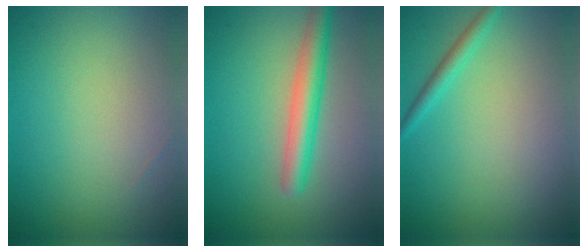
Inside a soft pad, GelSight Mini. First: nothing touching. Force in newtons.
{"total": 3.6, "press": 3.6, "slide": 0.0}
{"total": 1.4, "press": 1.4, "slide": 0.1}